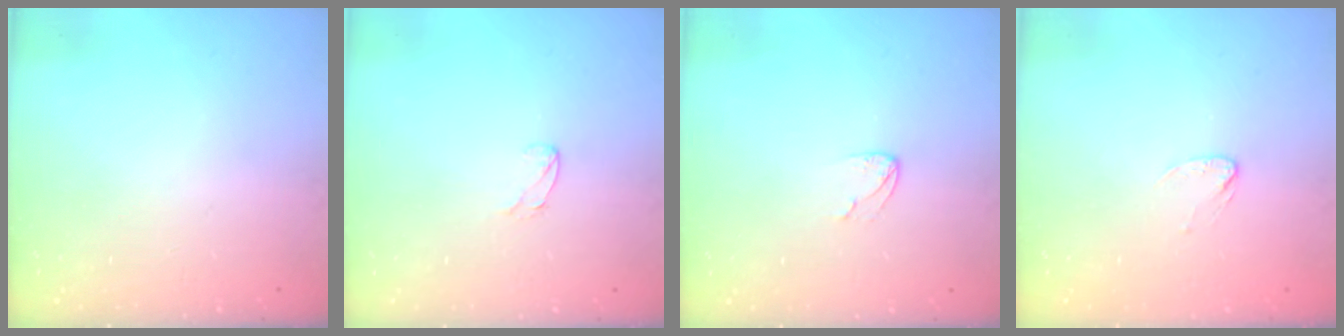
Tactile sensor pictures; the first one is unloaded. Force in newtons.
{"total": 3.6, "press": 3.6, "slide": 0.3}
{"total": 3.8, "press": 3.8, "slide": 0.4}
{"total": 2.7, "press": 2.7, "slide": 0.2}